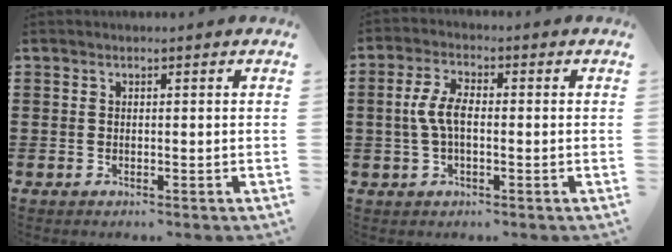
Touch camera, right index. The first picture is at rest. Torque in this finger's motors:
{"motor_torque": [0.60, -0.43, 0.32, 0.14]}